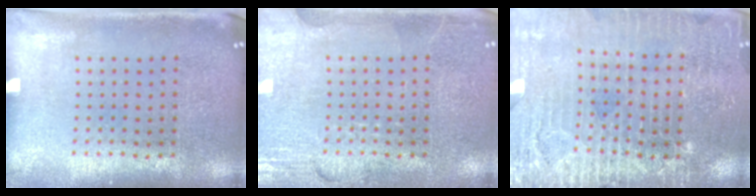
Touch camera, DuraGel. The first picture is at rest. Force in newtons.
{"total": 4.0, "press": 4.0, "slide": 0.5}
{"total": 3.2, "press": 3.1, "slide": 0.7}